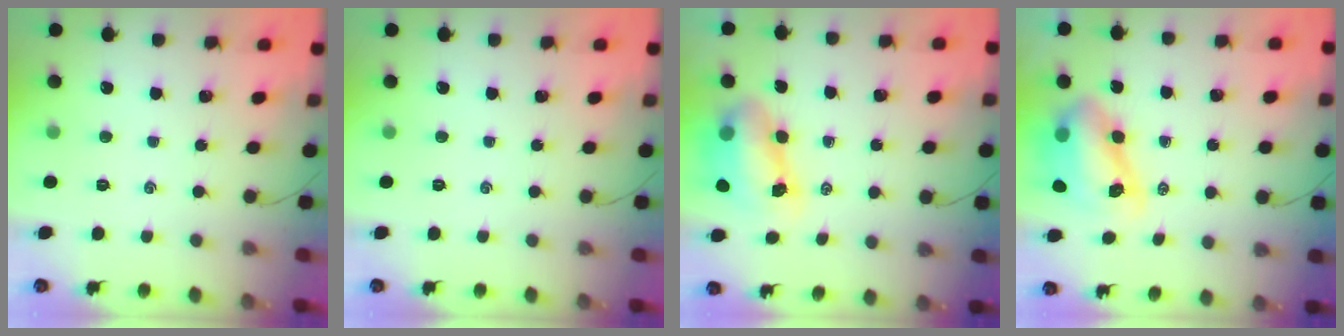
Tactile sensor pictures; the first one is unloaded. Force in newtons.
{"total": 0.0}
{"total": 8.1, "press": 7.9, "slide": 2.0}
{"total": 9.3, "press": 9.0, "slide": 2.4}